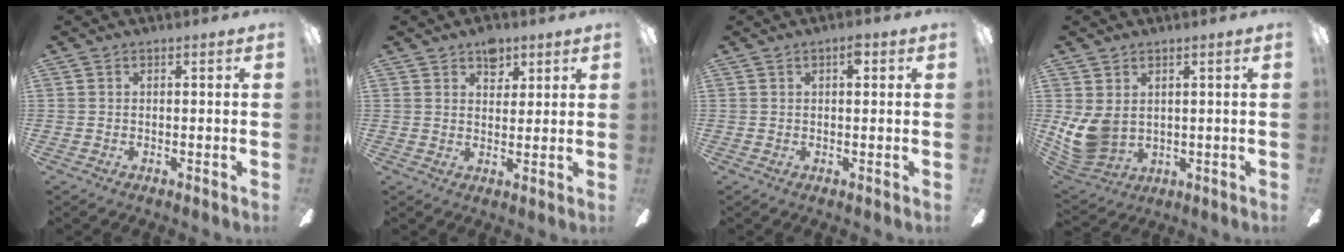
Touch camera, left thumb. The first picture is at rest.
{"total": 5.9, "force": [4.1, 3.5, 2.4], "torque": [-0.018, -0.016, 0.070]}
{"total": 2.5, "force": [1.3, 1.1, 1.8], "torque": [-0.023, -0.001, 0.019]}
{"total": 8.8, "force": [1.4, 6.5, 5.7], "torque": [-0.136, -0.015, 0.030]}